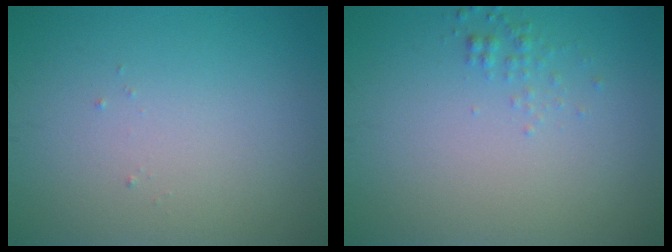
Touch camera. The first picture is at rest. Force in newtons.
{"total": 0.9, "press": 0.9, "slide": 0.0}